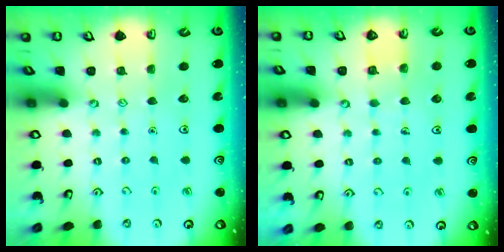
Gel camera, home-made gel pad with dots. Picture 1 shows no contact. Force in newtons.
{"total": 2.2, "press": 2.2, "slide": 0.0}